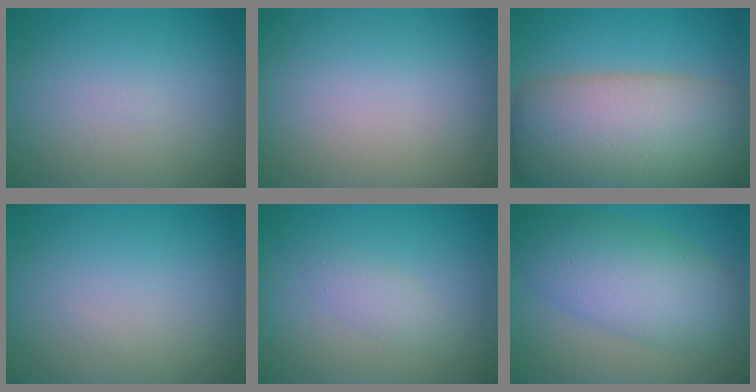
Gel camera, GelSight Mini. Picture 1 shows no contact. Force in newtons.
{"total": 0.0}
{"total": 13.5, "press": 13.5, "slide": 0.9}
{"total": 0.0}
{"total": 1.5, "press": 1.5, "slide": 0.1}
{"total": 7.6, "press": 7.6, "slide": 0.4}